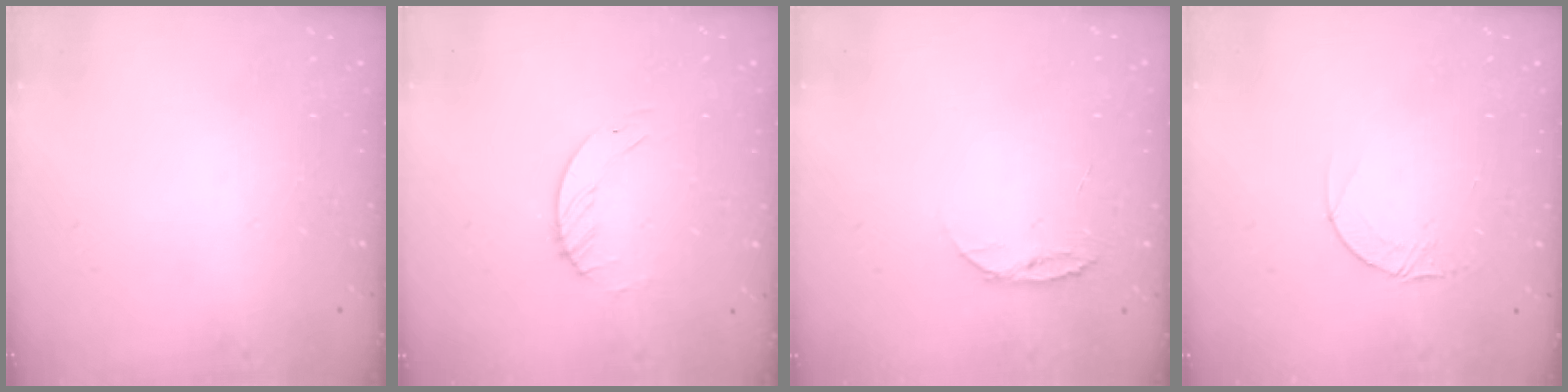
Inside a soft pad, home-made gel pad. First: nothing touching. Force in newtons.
{"total": 1.6, "press": 1.6, "slide": 0.2}
{"total": 6.6, "press": 6.5, "slide": 0.7}
{"total": 4.1, "press": 4.1, "slide": 0.4}